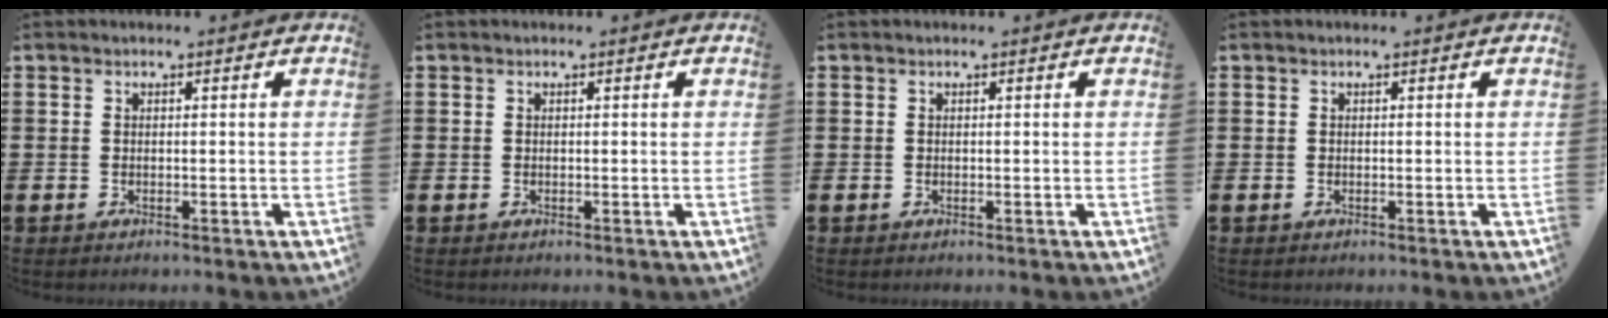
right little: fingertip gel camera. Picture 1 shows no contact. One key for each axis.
{"total": 0.0}
{"total": 0.0}
{"total": 0.0}